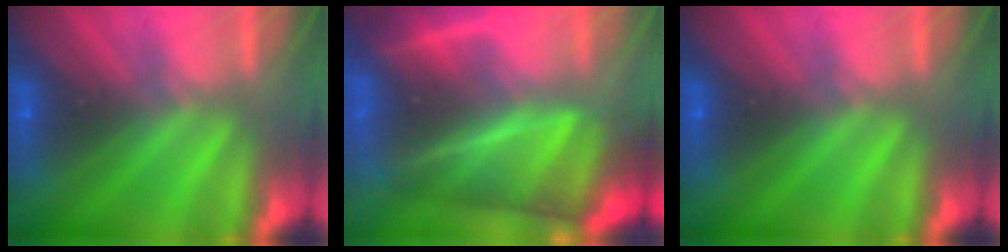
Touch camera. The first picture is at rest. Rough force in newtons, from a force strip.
{"total": 7.6}
{"total": 0.0}